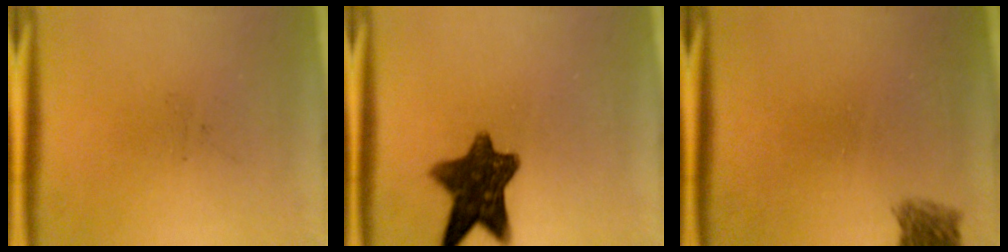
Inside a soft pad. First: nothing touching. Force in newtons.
{"total": 10.3}
{"total": 2.6}